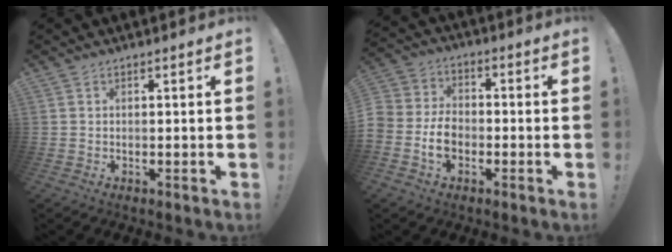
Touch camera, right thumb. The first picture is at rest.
{"total": 7.9, "force": [-3.5, 5.9, 4.0], "torque": [-0.072, 0.014, -0.061]}